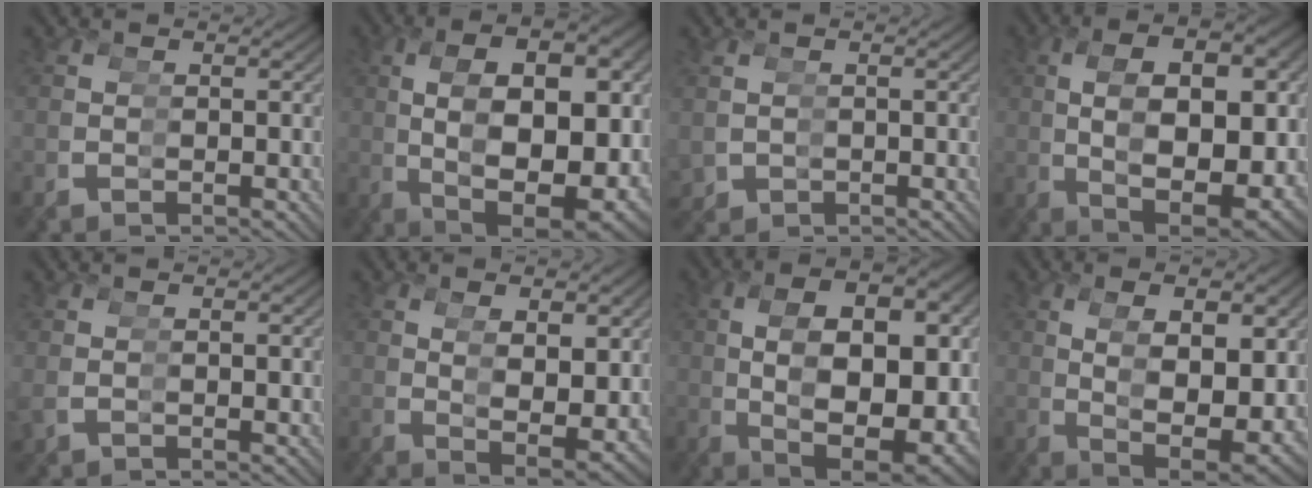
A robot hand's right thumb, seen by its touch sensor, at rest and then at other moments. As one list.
[{"total": 10.7, "force": [-0.4, 5.9, 9.0], "torque": [-0.183, -0.006, 0.011]}, {"total": 2.3, "force": [0.3, 2.3, 0.0], "torque": [-0.008, -0.013, 0.017]}, {"total": 8.1, "force": [0.2, 4.0, 7.0], "torque": [-0.141, 0.005, 0.012]}, {"total": 0.7, "force": [0.6, 0.1, 0.1], "torque": [0.002, 0.007, 0.012]}, {"total": 3.6, "force": [1.1, 0.4, 3.3], "torque": [-0.046, 0.014, 0.015]}, {"total": 9.4, "force": [-0.1, 4.8, 8.0], "torque": [-0.161, -0.004, 0.013]}, {"total": 7.2, "force": [0.5, 3.2, 6.4], "torque": [-0.110, 0.001, 0.014]}]